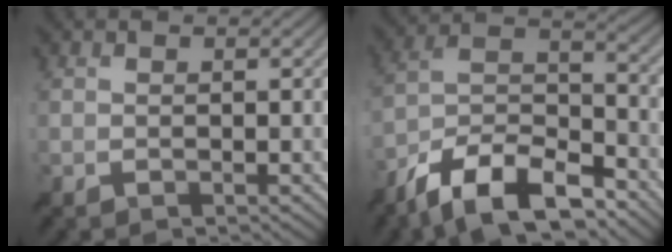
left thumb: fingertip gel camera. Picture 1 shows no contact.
{"total": 13.0, "force": [-9.5, 4.5, 7.6], "torque": [-0.144, 0.003, -0.189]}